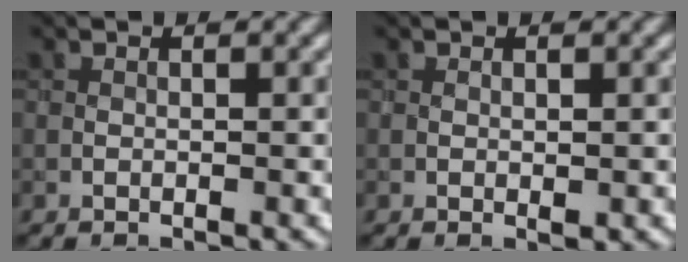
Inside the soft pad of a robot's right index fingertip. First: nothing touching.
{"total": 0.7, "force": [0.0, 0.4, 0.5], "torque": [-0.007, -0.001, 0.001]}